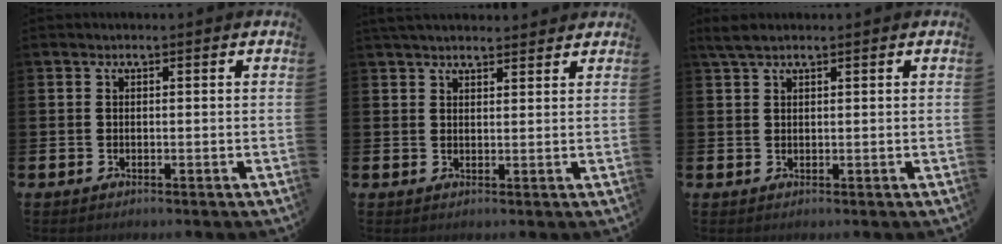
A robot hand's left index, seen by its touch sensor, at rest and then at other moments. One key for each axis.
{"total": 3.0, "fx": 2.9, "fy": 0.5, "fz": 0.5, "tx": -0.017, "ty": -0.007, "tz": 0.053}
{"total": 2.3, "fx": 1.8, "fy": 0.6, "fz": 1.3, "tx": -0.028, "ty": 0.006, "tz": 0.033}